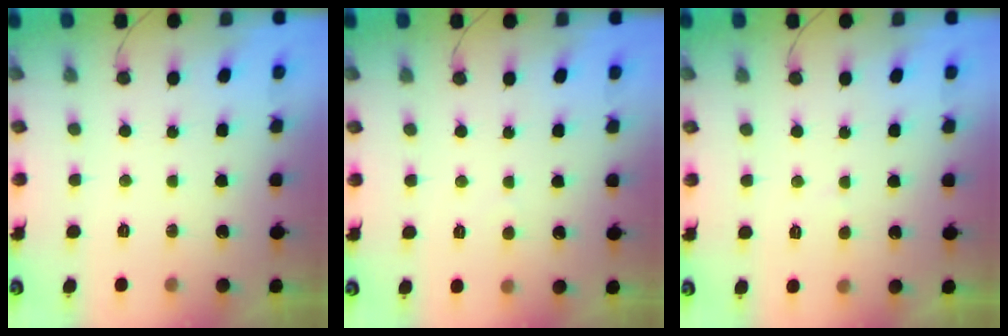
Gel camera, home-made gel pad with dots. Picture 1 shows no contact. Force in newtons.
{"total": 2.0, "press": 2.0, "slide": 0.2}
{"total": 2.1, "press": 2.1, "slide": 0.2}